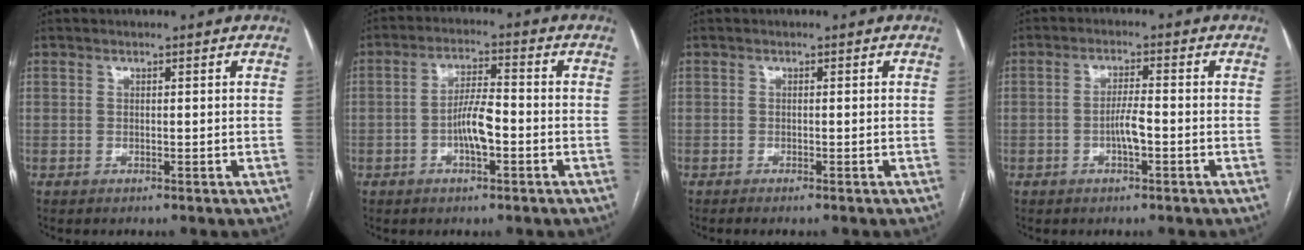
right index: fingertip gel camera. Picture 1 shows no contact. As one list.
[{"total": 6.0, "force": [-1.8, 1.5, 5.5], "torque": [-0.108, 0.009, -0.032]}, {"total": 1.4, "force": [-1.1, 0.0, 0.8], "torque": [-0.012, -0.001, -0.015]}, {"total": 3.7, "force": [-1.2, 0.6, 3.4], "torque": [-0.064, 0.002, -0.022]}]